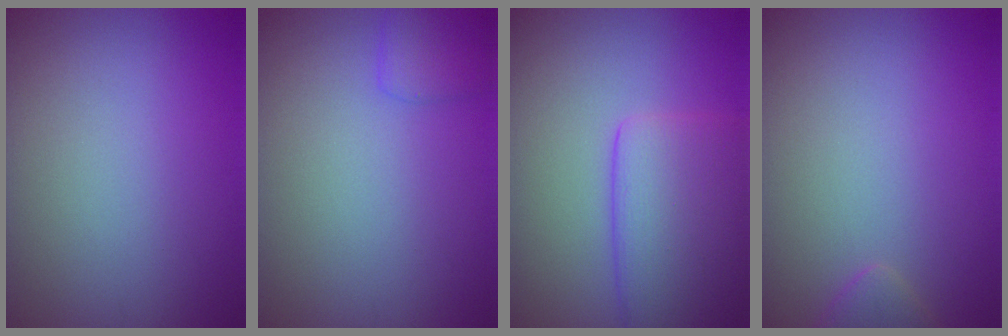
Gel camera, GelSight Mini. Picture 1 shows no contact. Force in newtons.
{"total": 1.7, "press": 1.7, "slide": 0.1}
{"total": 6.4, "press": 6.4, "slide": 0.3}
{"total": 1.5, "press": 1.5, "slide": 0.1}